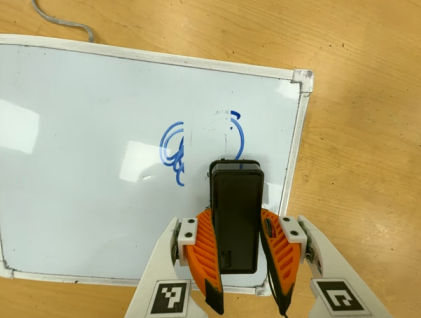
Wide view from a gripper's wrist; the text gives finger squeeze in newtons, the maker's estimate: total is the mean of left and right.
{"total": 6.9, "left": 5.1, "right": 8.6}